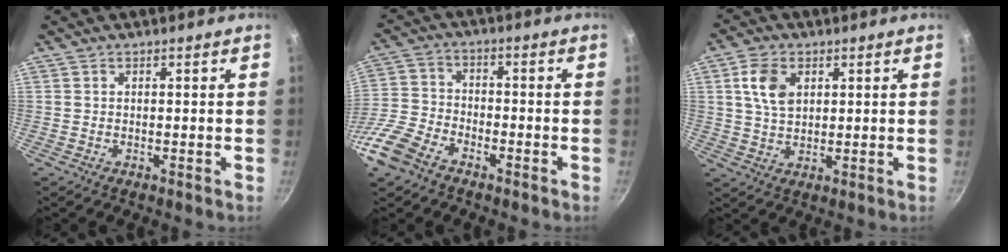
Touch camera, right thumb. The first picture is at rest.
{"total": 11.1, "force": [-6.8, 6.3, 6.1], "torque": [-0.124, 0.034, -0.147]}
{"total": 7.1, "force": [2.2, 4.7, 4.8], "torque": [-0.082, -0.002, 0.043]}